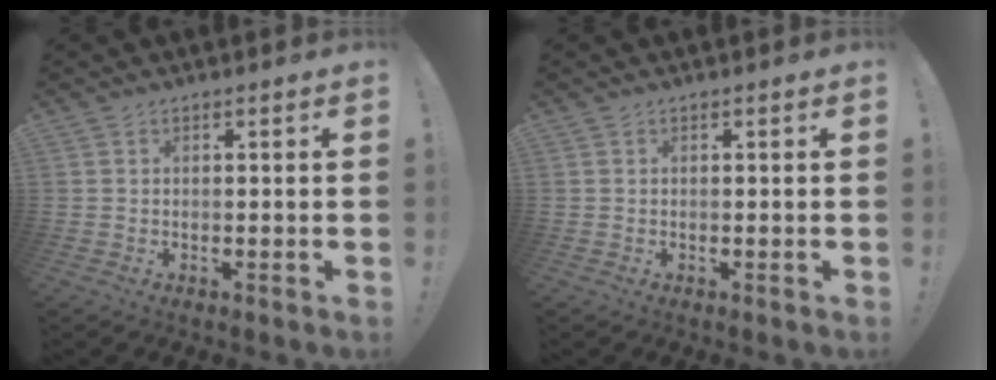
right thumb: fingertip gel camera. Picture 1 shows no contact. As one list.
[{"total": 0.0}]